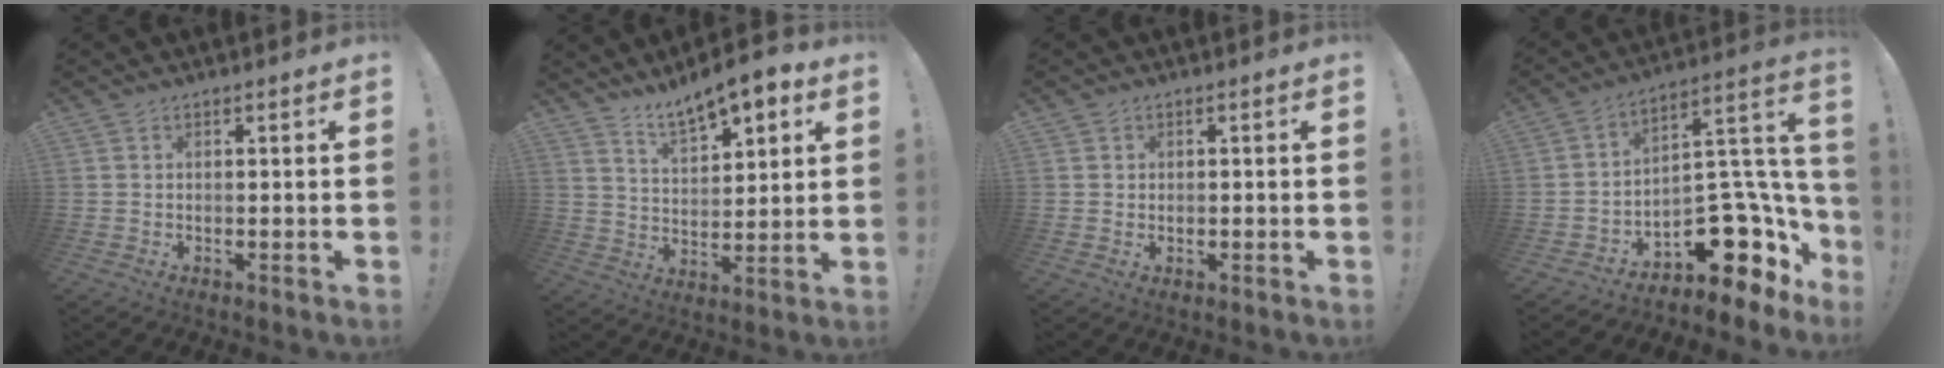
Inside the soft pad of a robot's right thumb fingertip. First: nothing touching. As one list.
[{"total": 10.4, "force": [8.3, 3.7, 5.2], "torque": [-0.080, -0.058, 0.149]}, {"total": 1.0, "force": [0.4, 0.9, 0.1], "torque": [0.007, 0.000, 0.006]}, {"total": 15.7, "force": [-6.9, 9.1, 10.7], "torque": [-0.113, 0.024, -0.103]}]